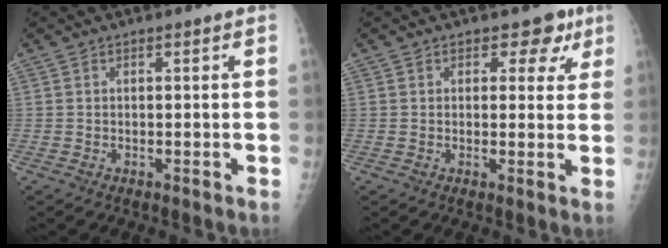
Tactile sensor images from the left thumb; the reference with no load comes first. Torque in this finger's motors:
{"motor_torque": [0.01, 0.23, -0.14, -0.12, 0.00]}